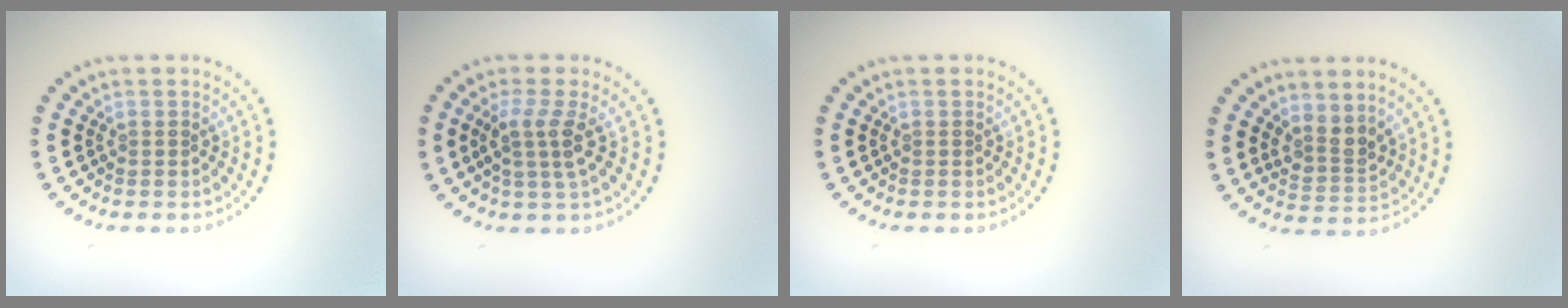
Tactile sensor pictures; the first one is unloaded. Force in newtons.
{"total": 2.5, "press": 1.9, "slide": 1.6}
{"total": 0.0}
{"total": 2.3, "press": 1.8, "slide": 1.4}